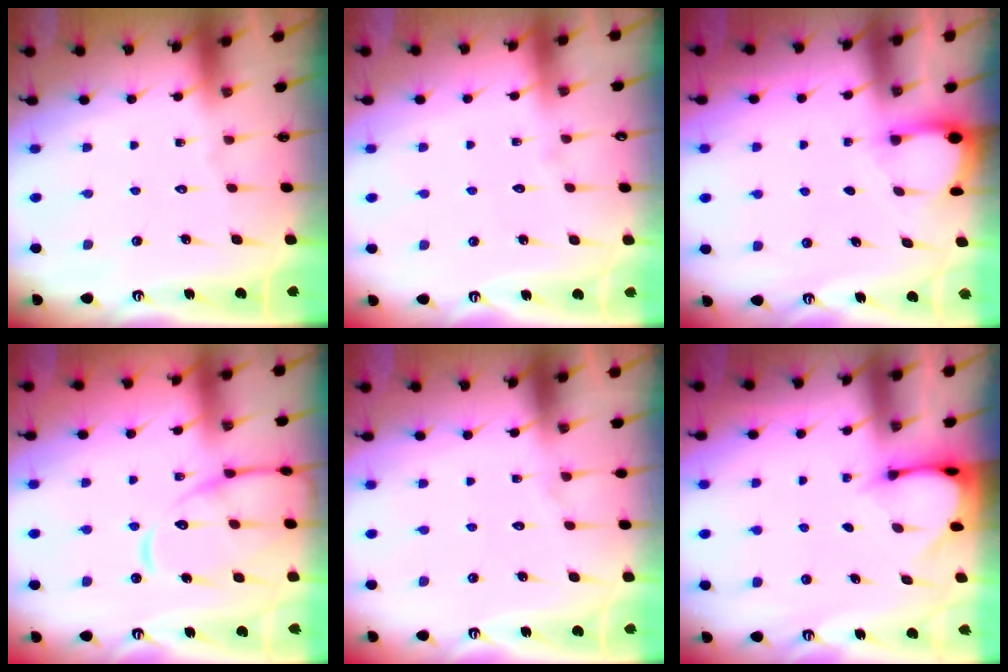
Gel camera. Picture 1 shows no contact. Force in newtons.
{"total": 1.8, "press": 1.8, "slide": 0.1}
{"total": 2.8, "press": 2.8, "slide": 0.3}
{"total": 13.2, "press": 13.1, "slide": 1.3}
{"total": 3.5, "press": 3.5, "slide": 0.4}
{"total": 3.0, "press": 3.0, "slide": 0.2}